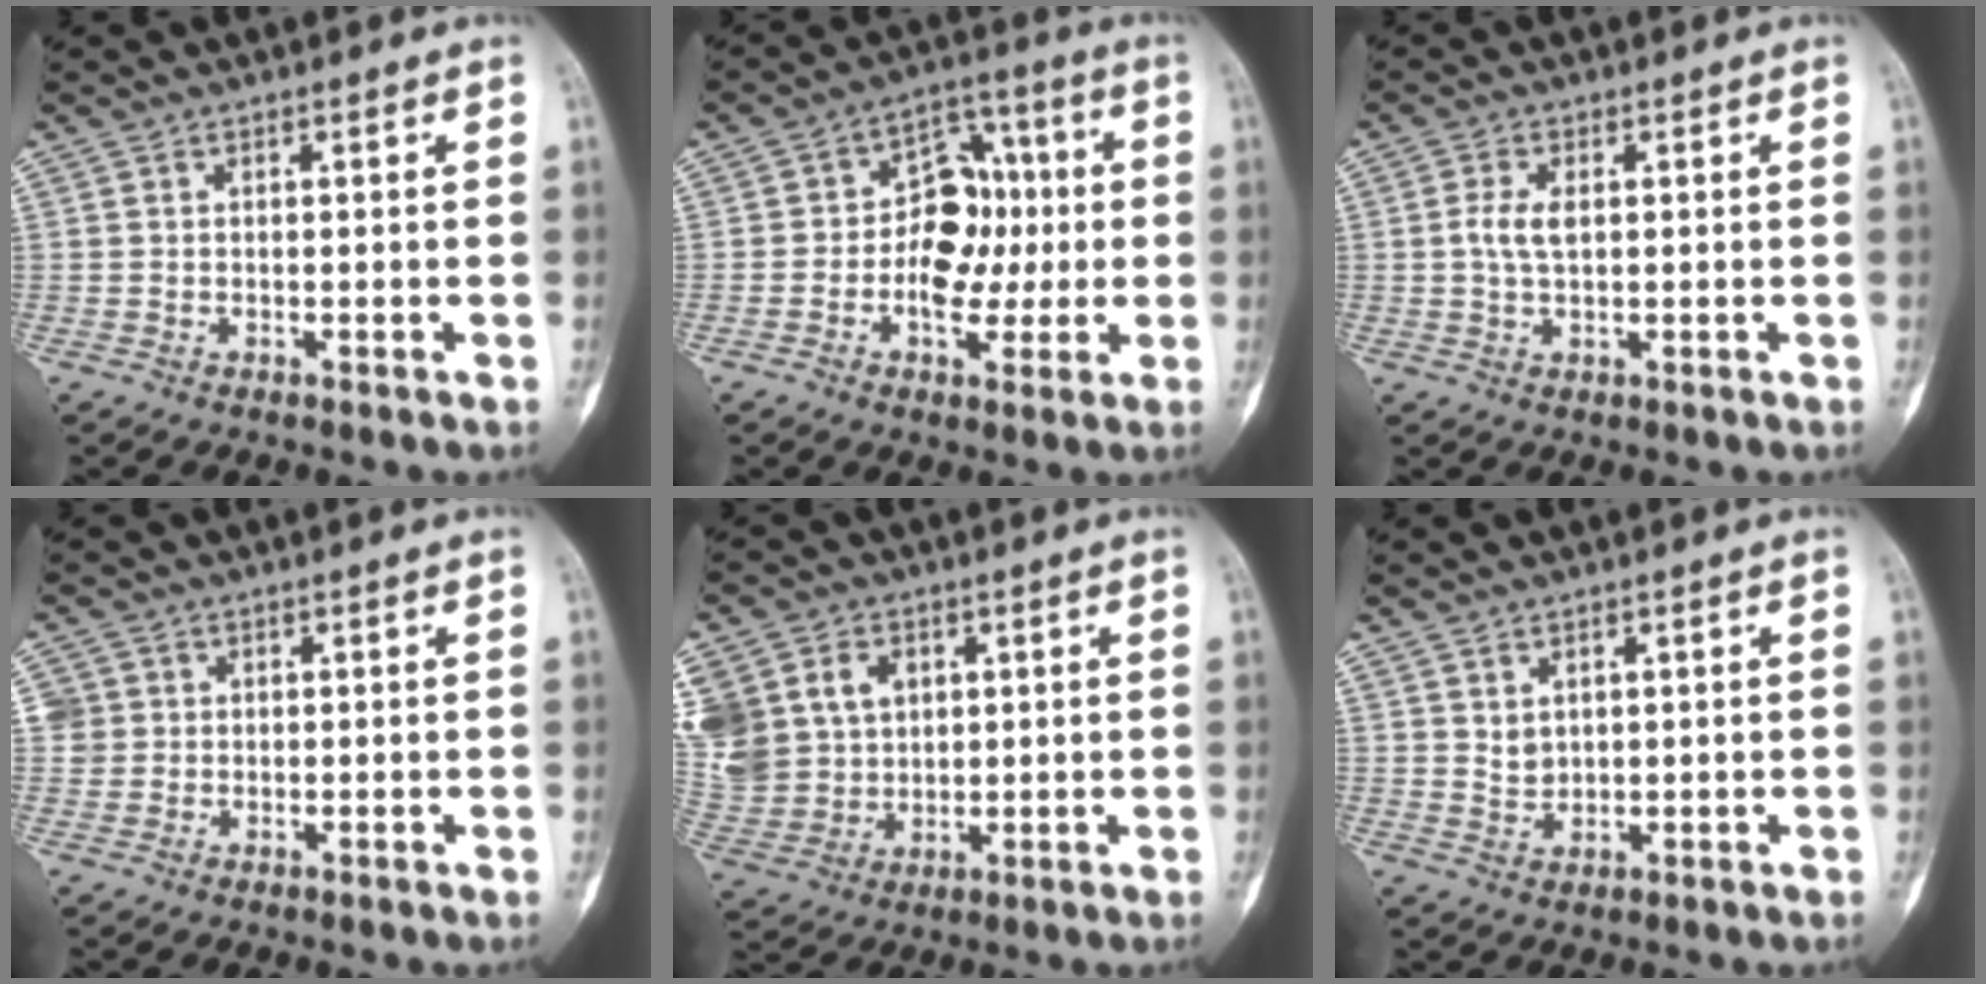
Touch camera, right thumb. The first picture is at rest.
{"total": 11.6, "force": [-0.7, 8.3, 8.1], "torque": [-0.076, 0.030, -0.019]}
{"total": 3.9, "force": [0.5, 2.1, 3.2], "torque": [-0.071, 0.001, 0.010]}
{"total": 2.8, "force": [0.5, 2.8, 0.2], "torque": [0.017, 0.003, 0.008]}
{"total": 18.6, "force": [5.5, 15.2, 9.2], "torque": [-0.216, 0.023, 0.126]}
{"total": 2.4, "force": [1.0, 1.9, 1.2], "torque": [-0.015, -0.011, 0.027]}